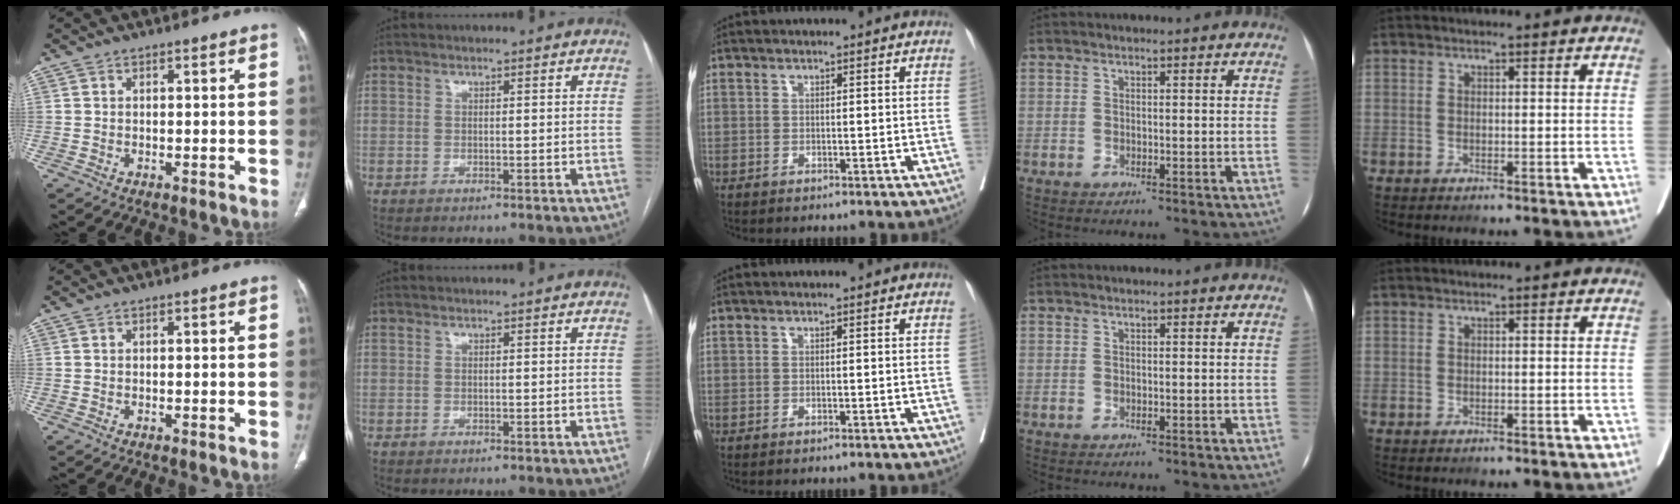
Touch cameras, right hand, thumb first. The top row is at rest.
{}